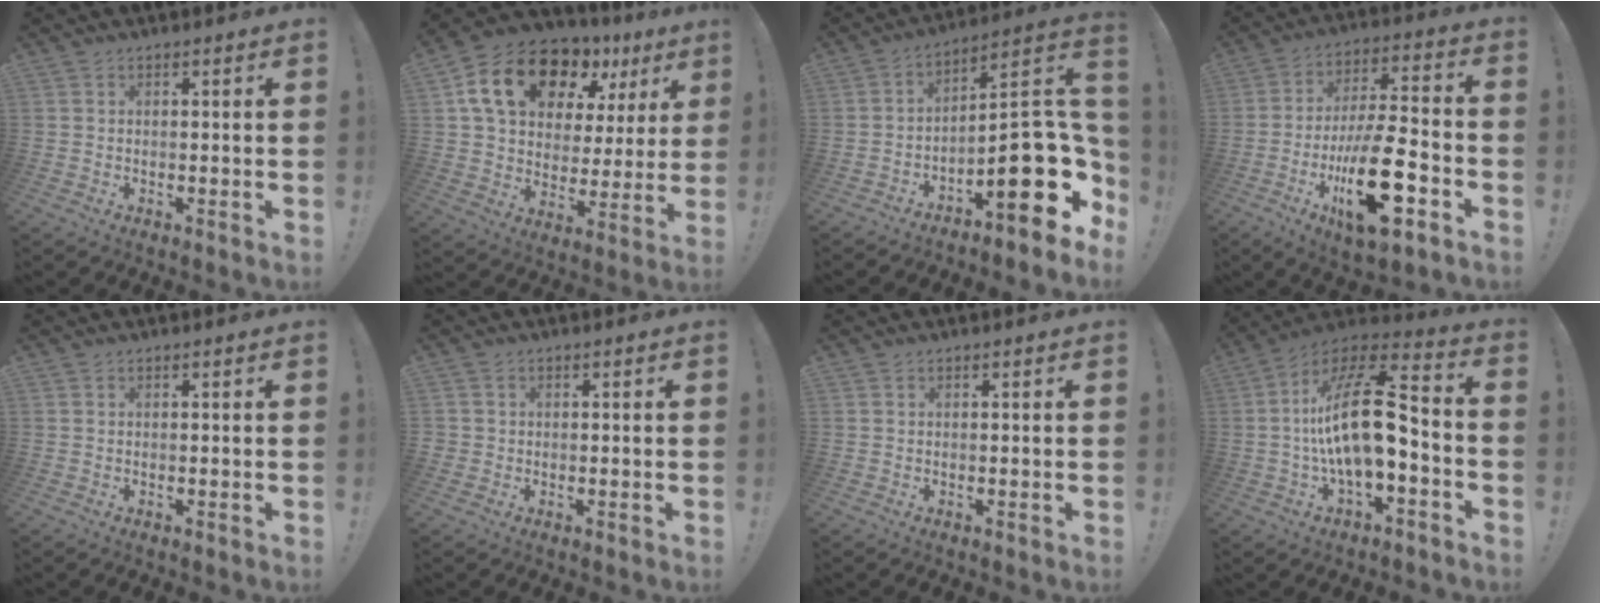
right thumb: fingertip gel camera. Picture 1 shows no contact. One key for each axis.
{"total": 20.4, "fx": 11.2, "fy": 11.8, "fz": 12.2, "tx": -0.204, "ty": -0.047, "tz": 0.206}
{"total": 20.6, "fx": -5.5, "fy": 8.0, "fz": 18.1, "tx": -0.243, "ty": 0.024, "tz": -0.076}
{"total": 21.7, "fx": -7.7, "fy": 8.1, "fz": 18.5, "tx": -0.323, "ty": 0.040, "tz": -0.117}
{"total": 0.0}
{"total": 1.1, "fx": 0.0, "fy": 1.1, "fz": 0.2, "tx": -0.002, "ty": 0.000, "tz": 0.001}
{"total": 0.0}
{"total": 22.0, "fx": -0.8, "fy": 8.8, "fz": 20.2, "tx": -0.375, "ty": 0.015, "tz": -0.013}